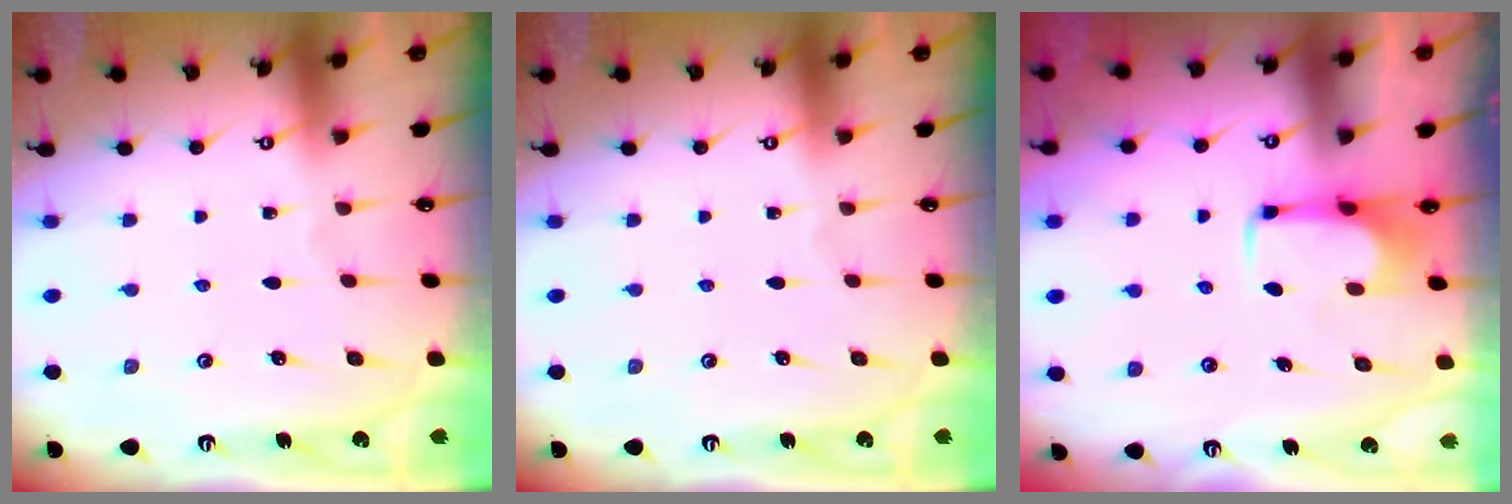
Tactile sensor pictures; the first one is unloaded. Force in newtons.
{"total": 0.0}
{"total": 2.1, "press": 2.0, "slide": 0.4}